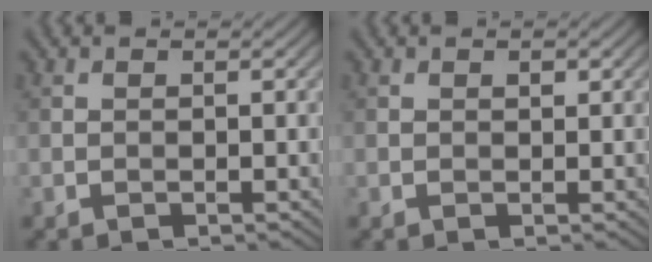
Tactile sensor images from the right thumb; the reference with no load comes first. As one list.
[{"total": 0.6, "force": [0.3, 0.3, 0.4], "torque": [-0.005, -0.001, 0.004]}]